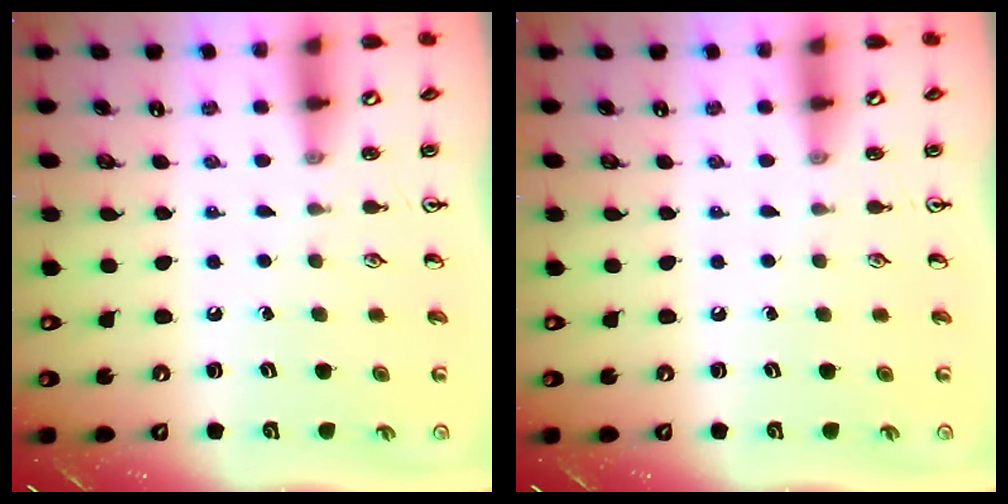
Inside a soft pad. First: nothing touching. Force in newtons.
{"total": 0.0}